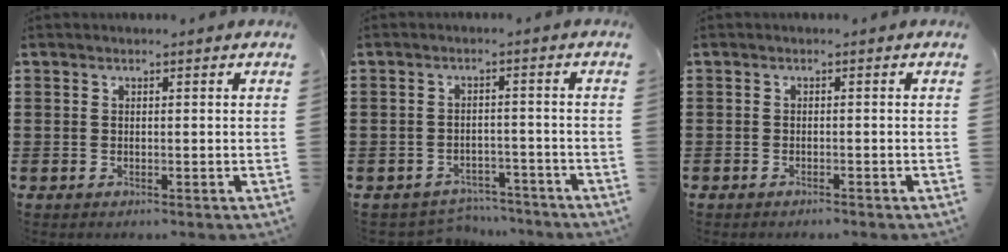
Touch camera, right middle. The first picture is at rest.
{"total": 4.3, "force": [-4.3, 0.8, 0.1], "torque": [-0.014, 0.005, -0.093]}
{"total": 0.7, "force": [-0.7, 0.1, 0.1], "torque": [-0.005, -0.002, -0.014]}